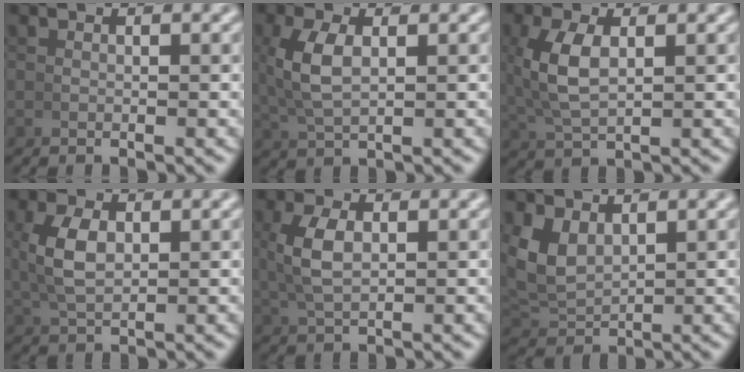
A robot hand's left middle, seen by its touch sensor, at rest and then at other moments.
{"total": 3.7, "force": [0.7, 1.7, 3.1], "torque": [-0.077, -0.001, 0.024]}
{"total": 4.2, "force": [0.8, 2.1, 3.6], "torque": [-0.089, -0.005, 0.028]}
{"total": 3.8, "force": [0.7, 2.1, 3.1], "torque": [-0.072, -0.001, 0.022]}
{"total": 3.4, "force": [0.6, 1.6, 2.9], "torque": [-0.067, 0.001, 0.020]}
{"total": 4.3, "force": [1.4, 3.0, 2.7], "torque": [-0.082, -0.011, 0.040]}